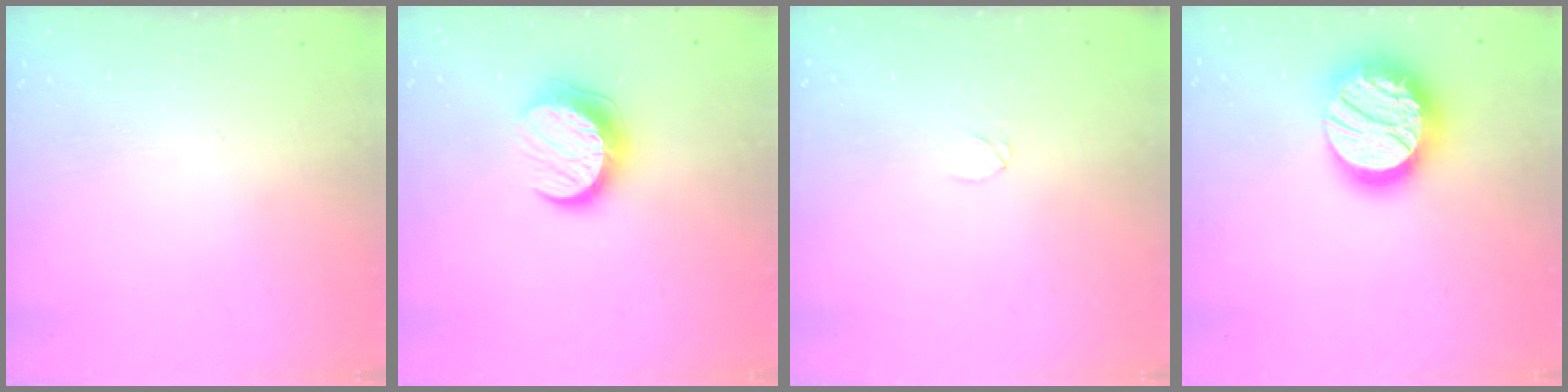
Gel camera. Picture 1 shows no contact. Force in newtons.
{"total": 10.1, "press": 10.0, "slide": 0.9}
{"total": 3.6, "press": 3.6, "slide": 0.3}
{"total": 22.2, "press": 22.2, "slide": 1.4}